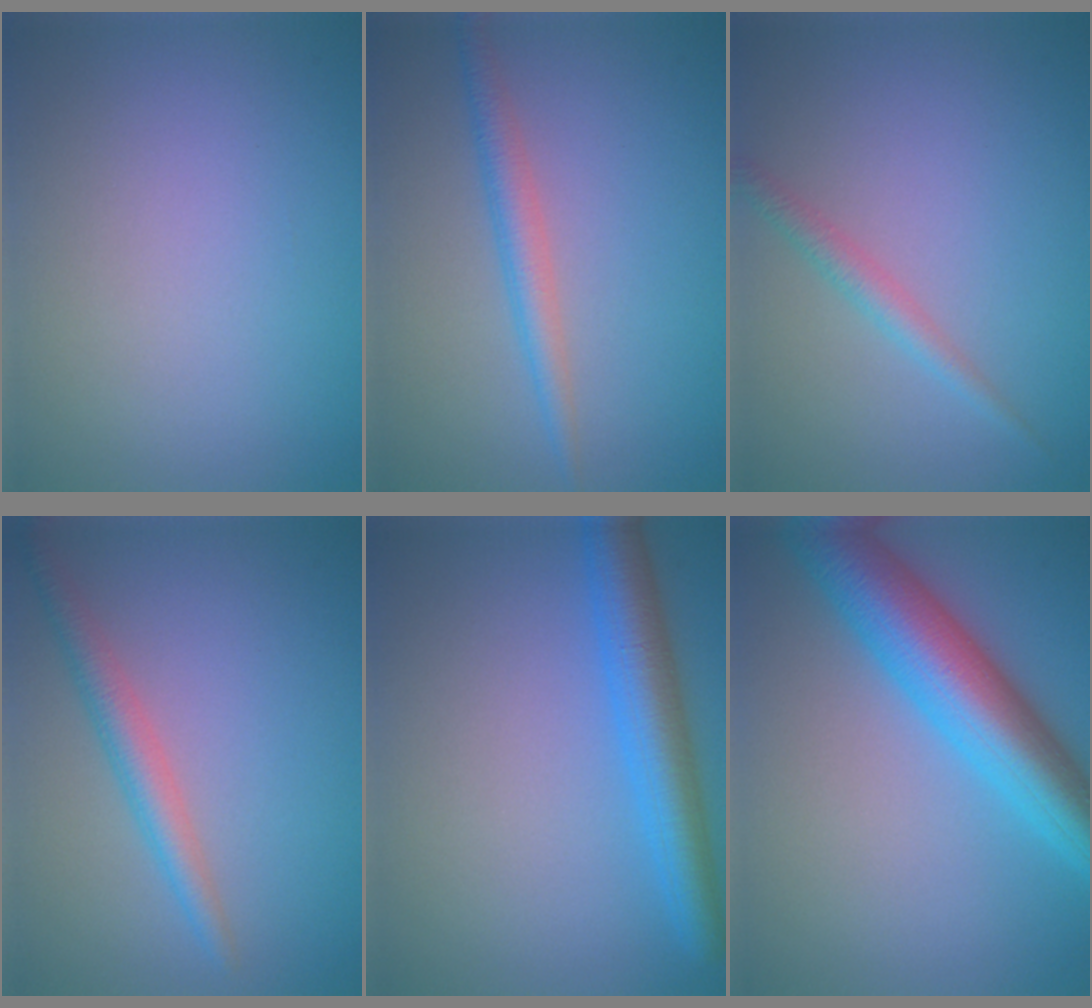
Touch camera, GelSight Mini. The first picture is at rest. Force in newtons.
{"total": 2.3, "press": 2.3, "slide": 0.1}
{"total": 1.7, "press": 1.7, "slide": 0.0}
{"total": 2.7, "press": 2.7, "slide": 0.1}
{"total": 4.9, "press": 4.9, "slide": 0.2}
{"total": 8.5, "press": 8.5, "slide": 0.2}